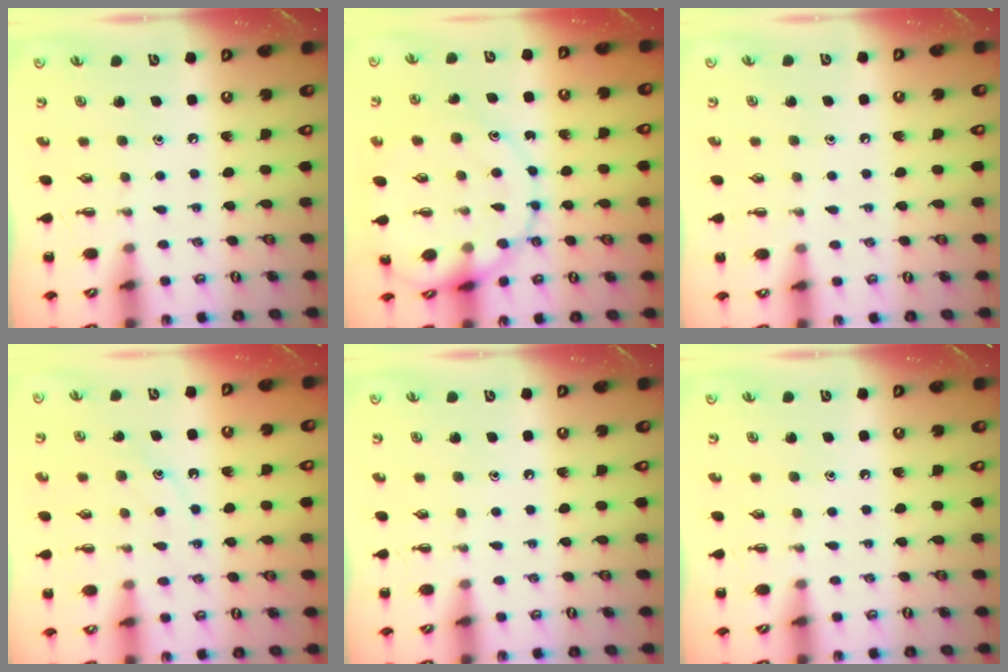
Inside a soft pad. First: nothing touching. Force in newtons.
{"total": 13.2, "press": 13.2, "slide": 0.8}
{"total": 3.9, "press": 3.6, "slide": 1.4}
{"total": 11.2, "press": 11.2, "slide": 1.1}
{"total": 0.0}
{"total": 0.0}